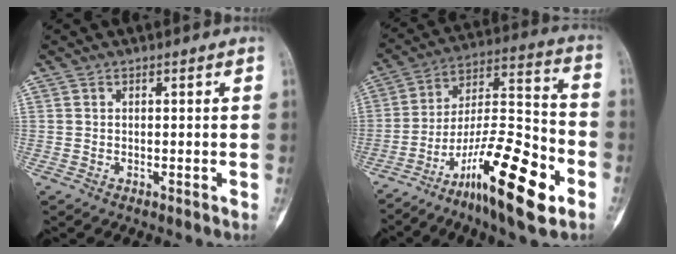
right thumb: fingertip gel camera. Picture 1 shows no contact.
{"total": 21.0, "force": [-10.3, 5.5, 17.5], "torque": [-0.305, 0.067, -0.171]}